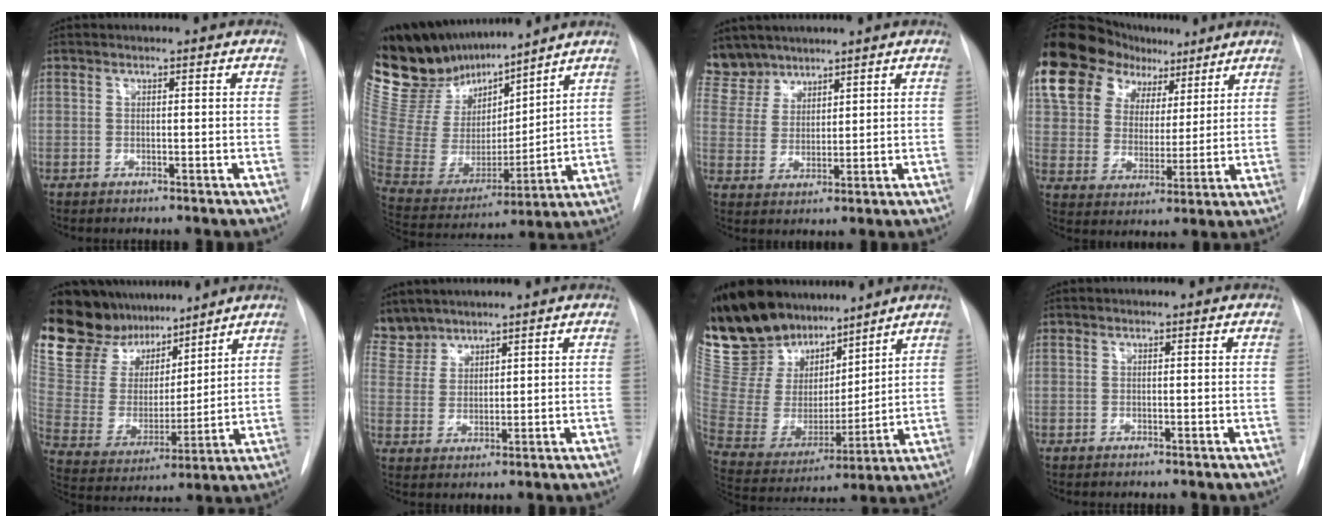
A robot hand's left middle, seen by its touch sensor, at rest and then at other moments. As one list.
[{"total": 21.0, "force": [18.5, 4.9, 8.7], "torque": [-0.164, -0.001, 0.352]}, {"total": 6.9, "force": [6.2, 3.0, 0.0], "torque": [0.003, 0.005, 0.133]}, {"total": 18.4, "force": [12.1, 11.5, 7.7], "torque": [-0.139, 0.060, 0.214]}, {"total": 17.6, "force": [14.8, 8.0, 5.3], "torque": [-0.098, 0.016, 0.279]}, {"total": 5.5, "force": [5.2, 1.8, -0.3], "torque": [0.006, 0.005, 0.114]}, {"total": 21.8, "force": [18.0, 8.8, 8.5], "torque": [-0.166, 0.021, 0.337]}, {"total": 0.0}]